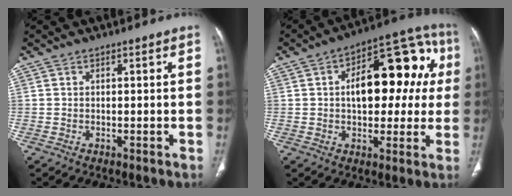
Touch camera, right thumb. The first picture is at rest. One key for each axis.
{"total": 19.7, "fx": 3.0, "fy": 10.6, "fz": 16.2, "tx": -0.177, "ty": 0.040, "tz": 0.036}